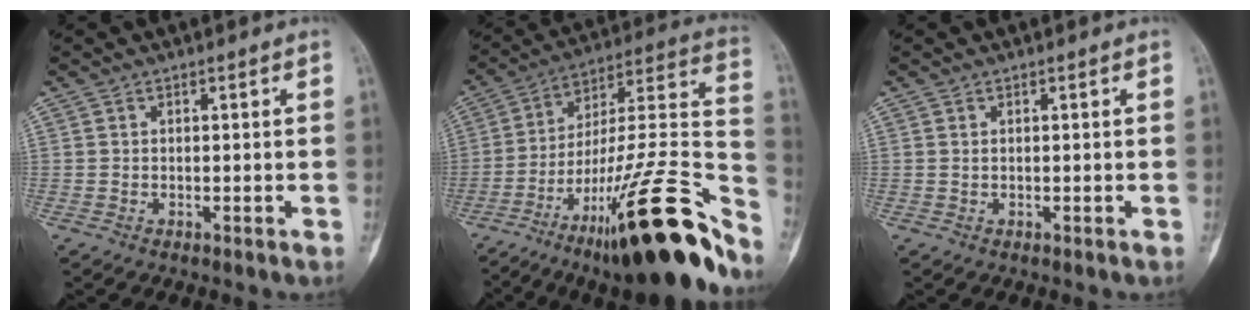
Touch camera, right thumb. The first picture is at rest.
{"total": 31.7, "force": [-18.4, 6.6, 24.9], "torque": [-0.295, 0.091, -0.284]}
{"total": 0.0}